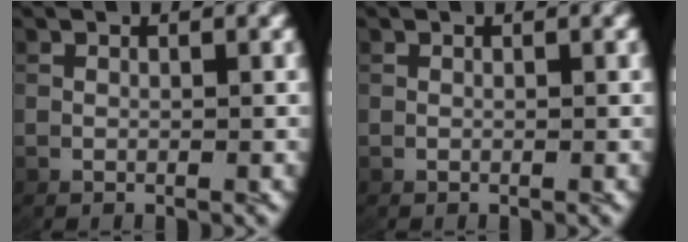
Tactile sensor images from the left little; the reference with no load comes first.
{"total": 0.0}